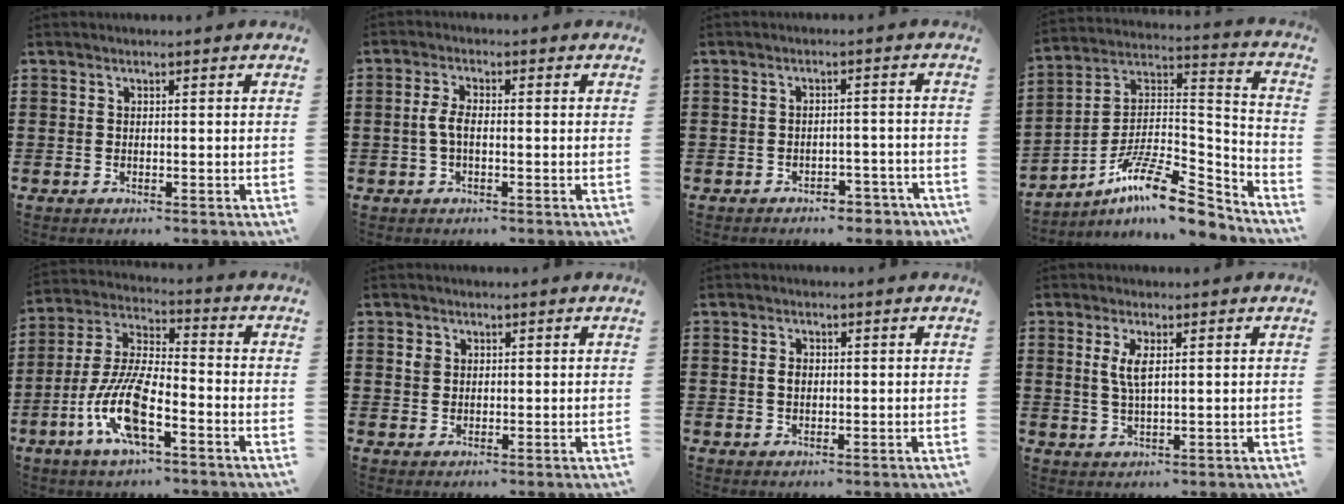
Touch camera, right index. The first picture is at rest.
{"total": 3.2, "force": [-0.5, 1.3, 2.9], "torque": [-0.076, -0.005, -0.016]}
{"total": 3.0, "force": [-2.8, 0.8, 0.5], "torque": [-0.012, 0.005, -0.058]}
{"total": 13.3, "force": [-9.7, 3.2, 8.5], "torque": [-0.152, 0.025, -0.182]}
{"total": 11.0, "force": [-4.8, 3.5, 9.3], "torque": [-0.219, -0.007, -0.096]}
{"total": 1.7, "force": [0.8, 1.4, 0.6], "torque": [-0.014, 0.007, 0.015]}
{"total": 1.7, "force": [0.1, 1.1, 1.3], "torque": [-0.028, 0.007, 0.001]}
{"total": 3.4, "force": [1.0, 0.9, 3.1], "torque": [-0.065, 0.004, 0.016]}